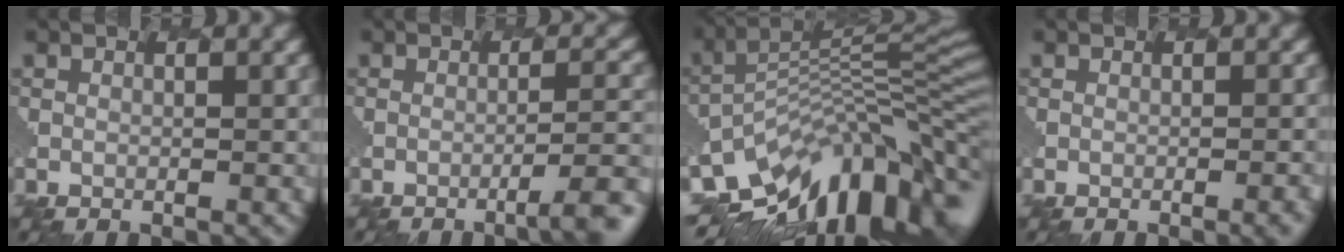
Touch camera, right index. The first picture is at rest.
{"total": 5.2, "force": [-2.8, 1.1, 4.3], "torque": [-0.058, -0.001, -0.043]}
{"total": 12.3, "force": [-7.4, 4.7, 8.6], "torque": [-0.156, 0.016, -0.127]}
{"total": 3.5, "force": [-0.9, 1.5, 3.0], "torque": [-0.013, 0.005, -0.005]}